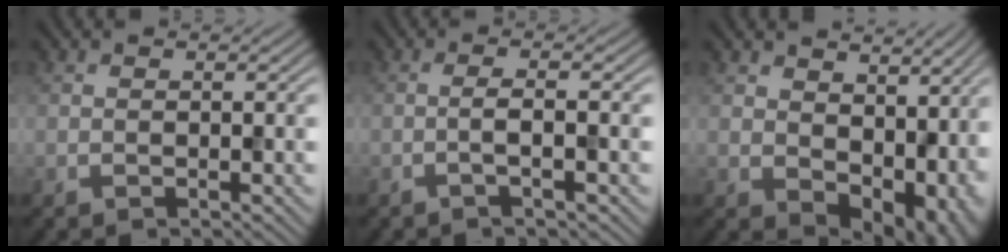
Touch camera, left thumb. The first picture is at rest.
{"total": 2.2, "force": [-0.7, 0.2, 2.0], "torque": [-0.033, 0.011, -0.027]}
{"total": 10.5, "force": [1.7, 7.0, 7.7], "torque": [-0.113, -0.036, 0.053]}